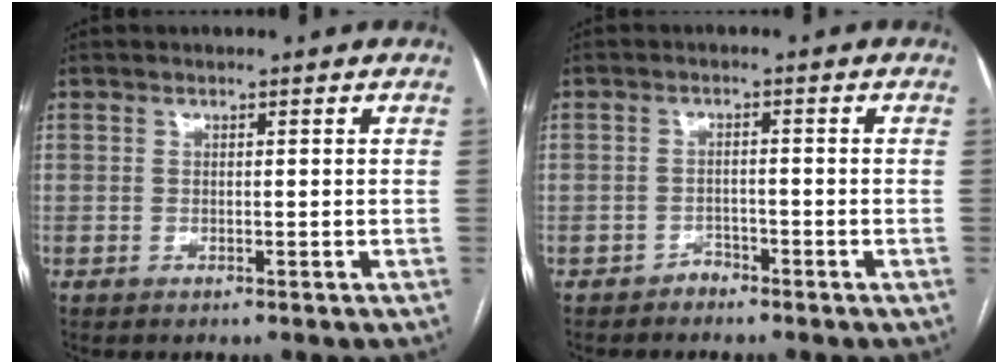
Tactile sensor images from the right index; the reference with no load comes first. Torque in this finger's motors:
{"motor_torque": [-0.11, 0.03, -0.24, -0.08]}